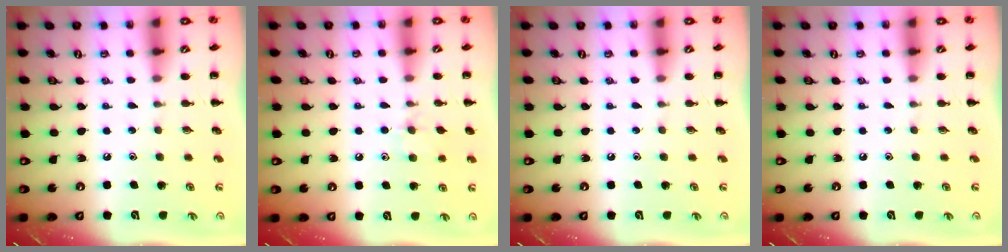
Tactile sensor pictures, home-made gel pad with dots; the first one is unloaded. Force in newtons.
{"total": 6.9, "press": 6.6, "slide": 2.0}
{"total": 0.0}
{"total": 0.0}